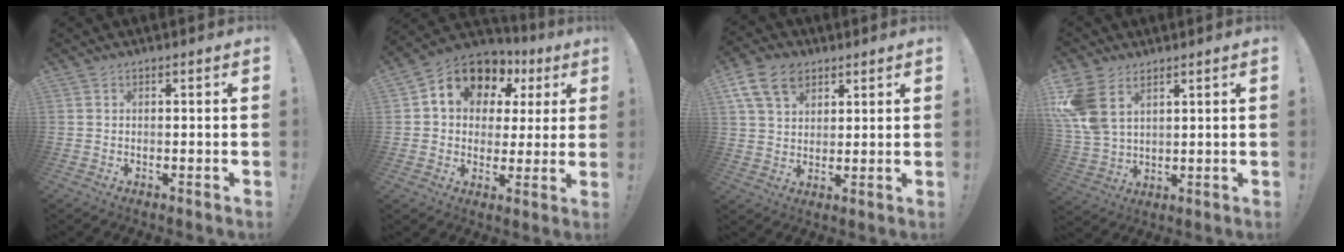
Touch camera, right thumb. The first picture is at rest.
{"total": 12.1, "force": [6.3, 8.6, 5.7], "torque": [-0.099, -0.035, 0.115]}
{"total": 11.8, "force": [6.3, 8.0, 6.0], "torque": [-0.093, -0.022, 0.122]}
{"total": 10.8, "force": [5.2, 7.0, 6.4], "torque": [-0.120, -0.020, 0.107]}